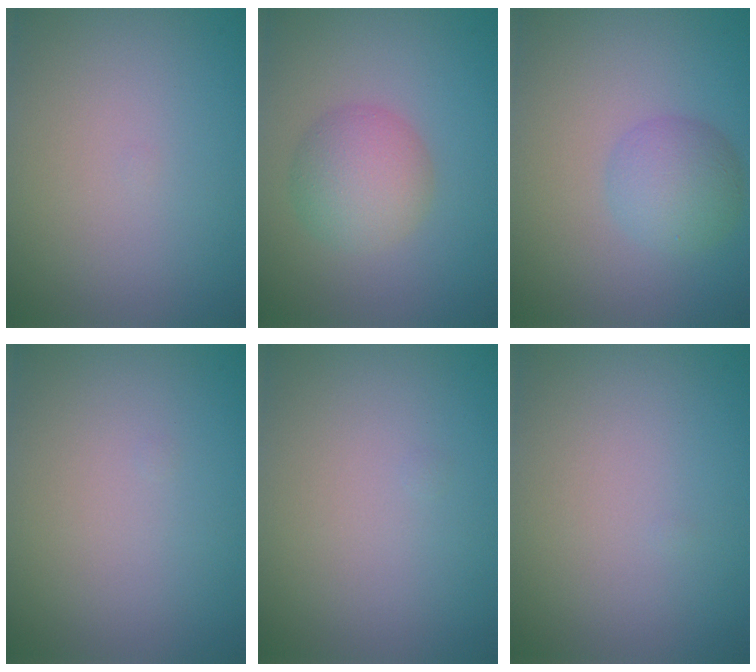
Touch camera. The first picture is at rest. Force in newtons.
{"total": 4.4, "press": 4.4, "slide": 0.2}
{"total": 3.5, "press": 3.5, "slide": 0.0}
{"total": 0.0}
{"total": 0.0}
{"total": 0.0}